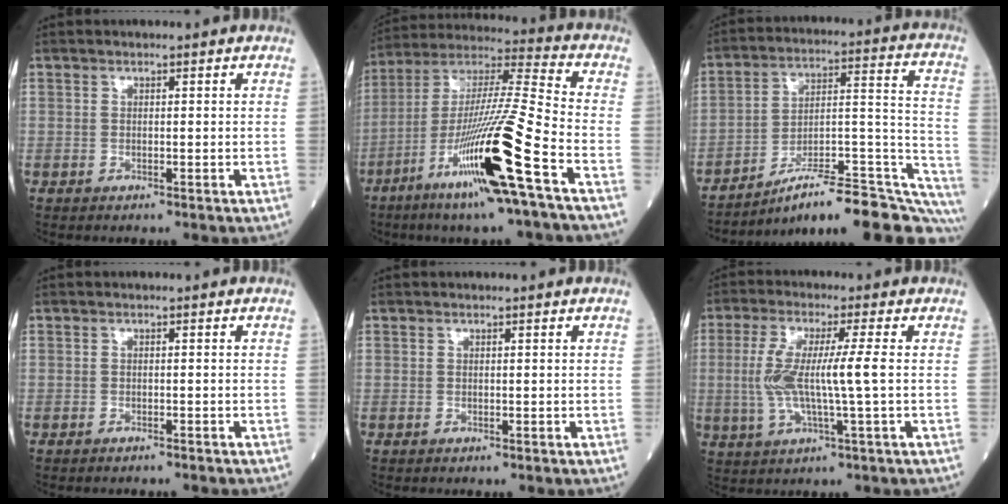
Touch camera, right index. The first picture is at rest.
{"total": 20.0, "force": [-8.8, -0.9, 17.9], "torque": [-0.357, -0.036, -0.168]}
{"total": 24.3, "force": [-20.2, 3.1, 13.0], "torque": [-0.100, 0.035, -0.293]}
{"total": 2.0, "force": [-1.9, 0.0, 0.5], "torque": [-0.011, -0.002, -0.025]}
{"total": 0.0}
{"total": 8.2, "force": [-0.1, -0.1, 8.2], "torque": [-0.177, 0.001, -0.004]}